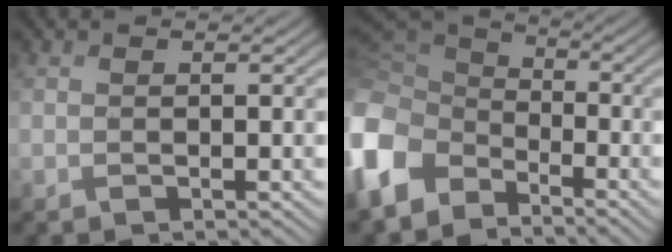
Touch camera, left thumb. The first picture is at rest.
{"total": 11.2, "force": [-4.9, 7.7, 6.5], "torque": [-0.201, -0.018, -0.112]}